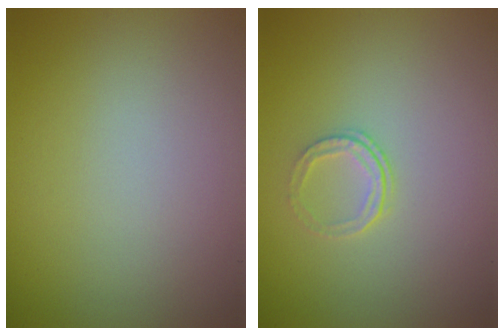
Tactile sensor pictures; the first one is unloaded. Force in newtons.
{"total": 1.3, "press": 0.9, "slide": 0.9}